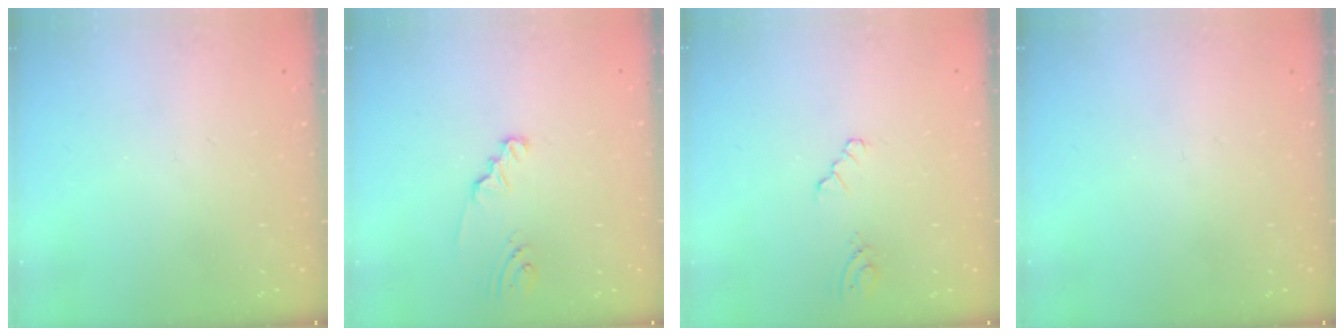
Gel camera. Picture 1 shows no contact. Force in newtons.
{"total": 2.3, "press": 2.3, "slide": 0.2}
{"total": 3.2, "press": 3.2, "slide": 0.5}
{"total": 0.0}